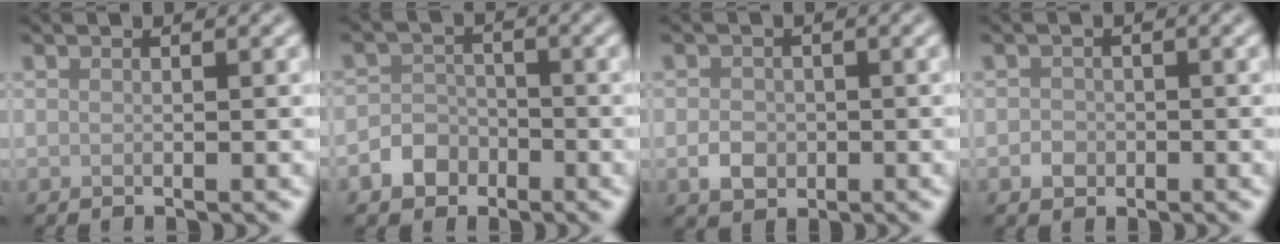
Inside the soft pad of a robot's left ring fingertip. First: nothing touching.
{"total": 2.6, "force": [-1.4, 2.1, 0.7], "torque": [-0.006, 0.007, -0.030]}
{"total": 2.1, "force": [-0.5, 1.8, 1.1], "torque": [-0.017, -0.002, -0.014]}
{"total": 1.2, "force": [-0.4, 1.1, 0.3], "torque": [0.001, -0.001, -0.010]}